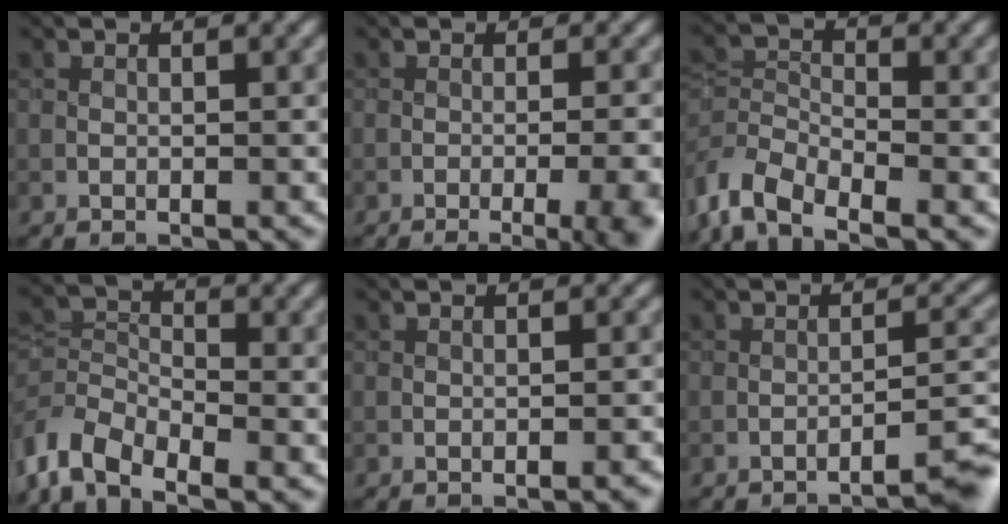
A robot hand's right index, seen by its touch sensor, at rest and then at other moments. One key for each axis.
{"total": 10.5, "fx": -5.2, "fy": 4.2, "fz": 8.2, "tx": -0.052, "ty": 0.000, "tz": -0.047}
{"total": 5.1, "fx": -3.4, "fy": 2.6, "fz": 2.9, "tx": -0.052, "ty": 0.000, "tz": -0.079}
{"total": 5.4, "fx": -3.6, "fy": 2.8, "fz": 2.9, "tx": -0.056, "ty": -0.002, "tz": -0.083}
{"total": 0.9, "fx": -0.9, "fy": 0.0, "fz": 0.3, "tx": -0.004, "ty": 0.002, "tz": -0.013}
{"total": 3.7, "fx": -2.8, "fy": 0.3, "fz": 2.4, "tx": -0.022, "ty": 0.018, "tz": -0.046}